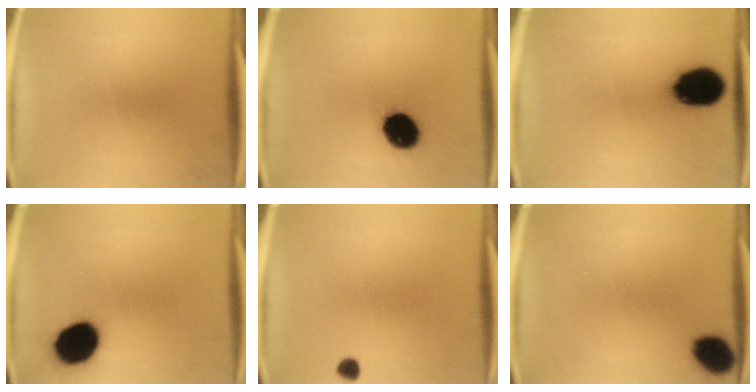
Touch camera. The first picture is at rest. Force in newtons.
{"total": 11.9}
{"total": 16.4}
{"total": 14.4}
{"total": 1.7}
{"total": 10.4}